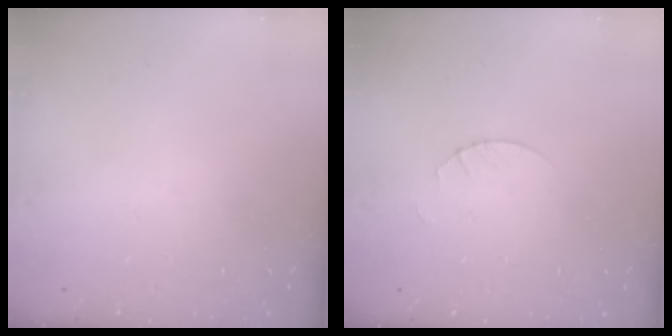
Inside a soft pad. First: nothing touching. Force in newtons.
{"total": 1.9, "press": 1.9, "slide": 0.2}